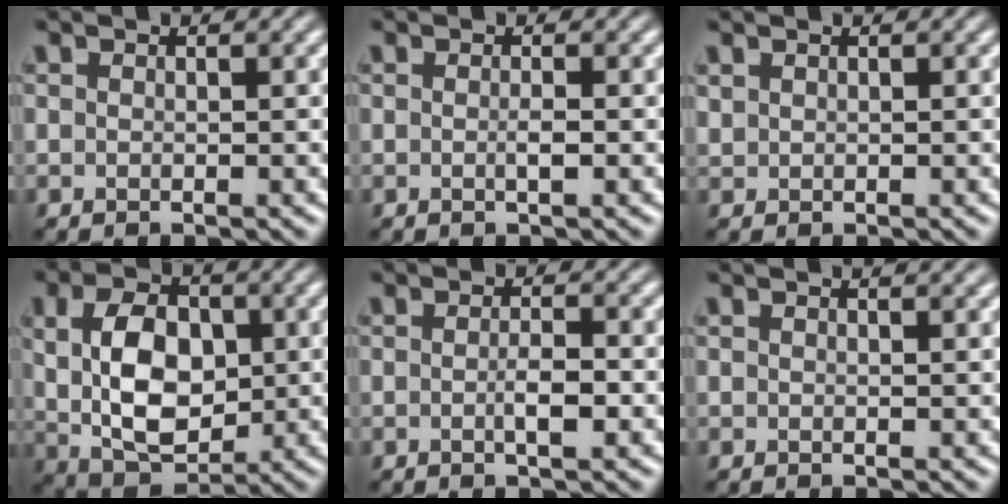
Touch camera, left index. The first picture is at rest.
{"total": 0.9, "force": [-0.1, 0.1, 0.9], "torque": [-0.017, -0.001, -0.003]}
{"total": 0.6, "force": [0.5, 0.3, 0.1], "torque": [-0.003, 0.000, 0.015]}
{"total": 7.9, "force": [0.6, 5.0, 6.1], "torque": [-0.120, 0.000, 0.013]}
{"total": 1.9, "force": [-0.3, 0.4, 1.9], "torque": [-0.033, -0.001, -0.007]}
{"total": 1.5, "force": [1.2, 0.3, 0.8], "torque": [-0.006, 0.003, 0.011]}